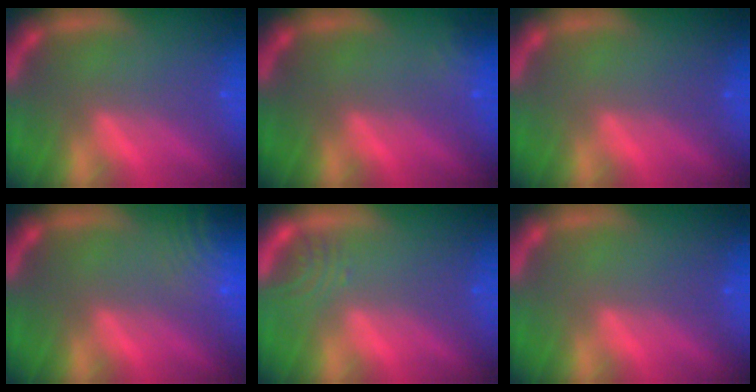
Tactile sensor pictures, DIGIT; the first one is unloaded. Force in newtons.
{"total": 1.9}
{"total": 0.0}
{"total": 8.5}
{"total": 2.0}
{"total": 0.0}